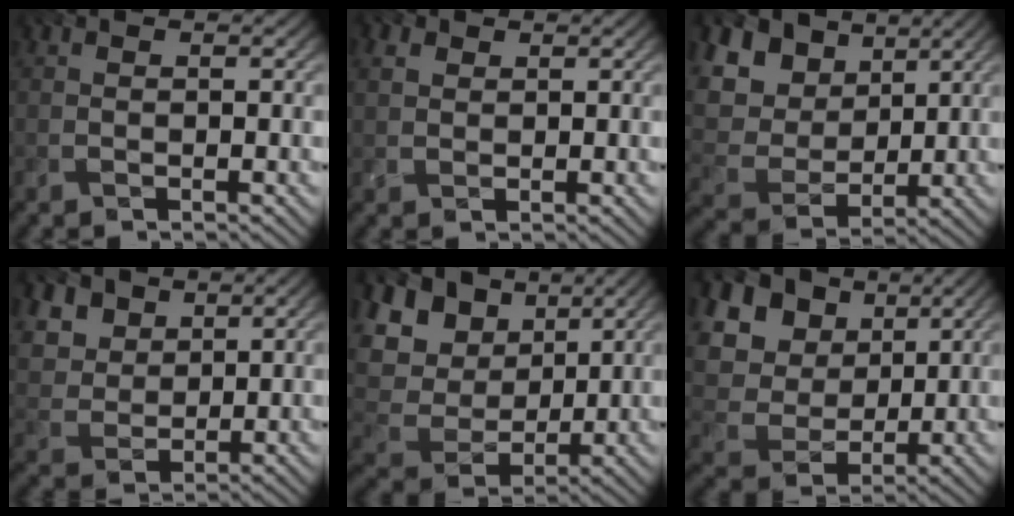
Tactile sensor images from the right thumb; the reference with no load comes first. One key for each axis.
{"total": 2.1, "fx": 0.9, "fy": 1.7, "fz": 0.9, "tx": -0.026, "ty": -0.004, "tz": 0.027}
{"total": 11.4, "fx": 4.0, "fy": 9.0, "fz": 5.7, "tx": -0.195, "ty": 0.033, "tz": 0.086}
{"total": 6.8, "fx": 3.5, "fy": 5.1, "fz": 2.9, "tx": -0.109, "ty": -0.011, "tz": 0.080}
{"total": 12.9, "fx": 4.1, "fy": 10.2, "fz": 6.7, "tx": -0.216, "ty": 0.031, "tz": 0.094}
{"total": 13.8, "fx": 4.5, "fy": 11.3, "fz": 6.5, "tx": -0.232, "ty": 0.043, "tz": 0.110}